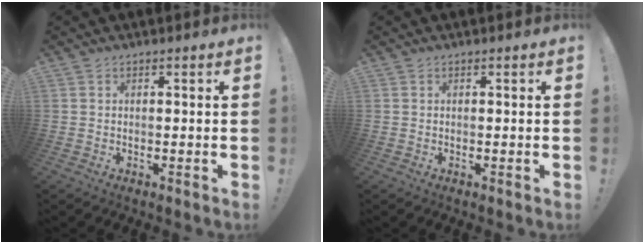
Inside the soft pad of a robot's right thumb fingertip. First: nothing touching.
{"total": 0.0}